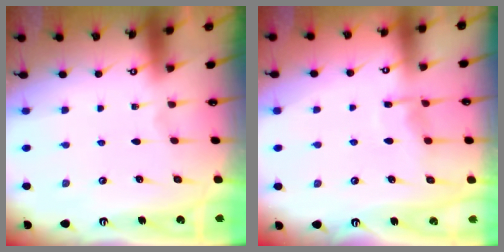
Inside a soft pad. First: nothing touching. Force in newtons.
{"total": 6.5, "press": 6.5, "slide": 0.8}